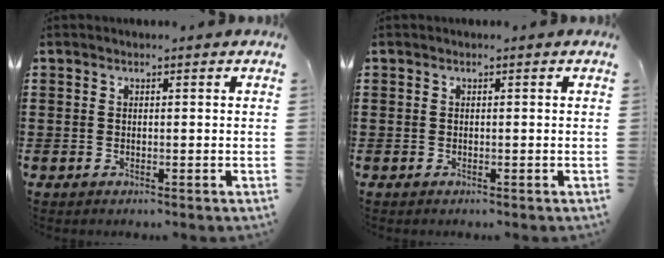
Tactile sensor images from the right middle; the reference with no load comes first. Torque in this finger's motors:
{"motor_torque": [-1.07, 1.08, -0.02, -0.01]}